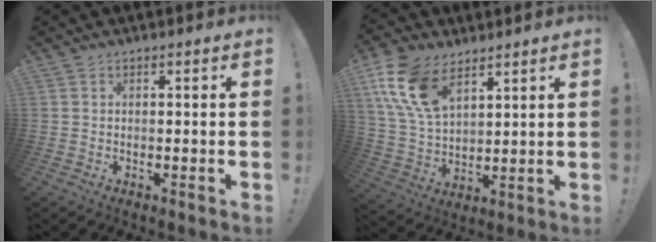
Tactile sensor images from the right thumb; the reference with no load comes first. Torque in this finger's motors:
{"motor_torque": [-0.05, 0.59, 0.76, 0.45, 0.13]}